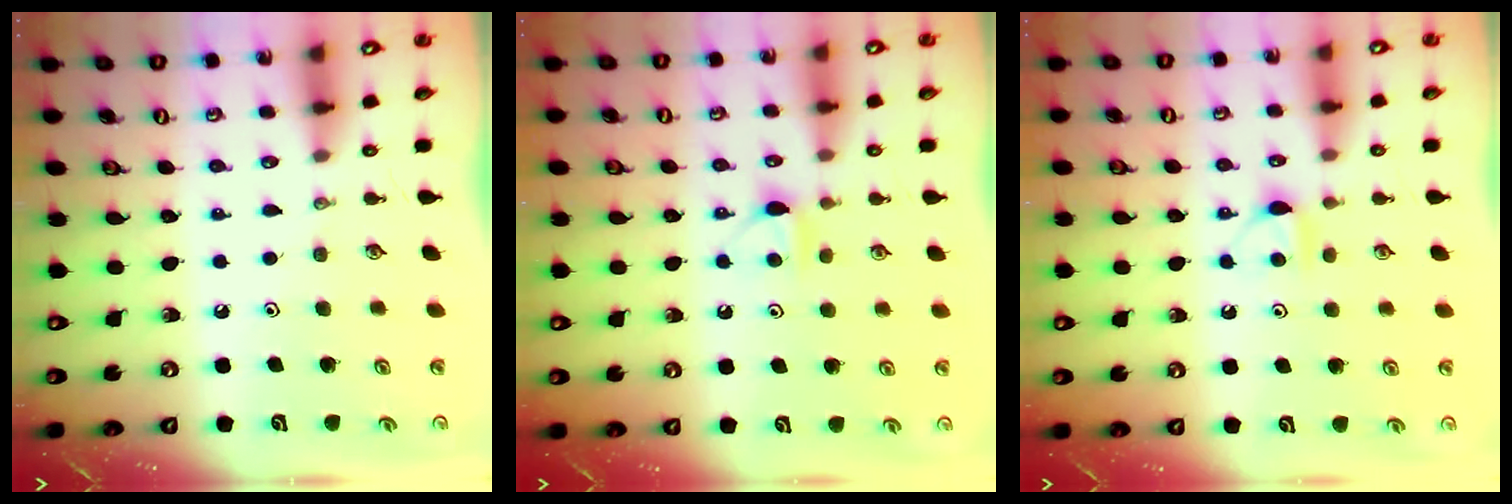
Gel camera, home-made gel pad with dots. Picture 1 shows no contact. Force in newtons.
{"total": 6.1, "press": 6.1, "slide": 0.6}
{"total": 5.7, "press": 5.7, "slide": 0.8}